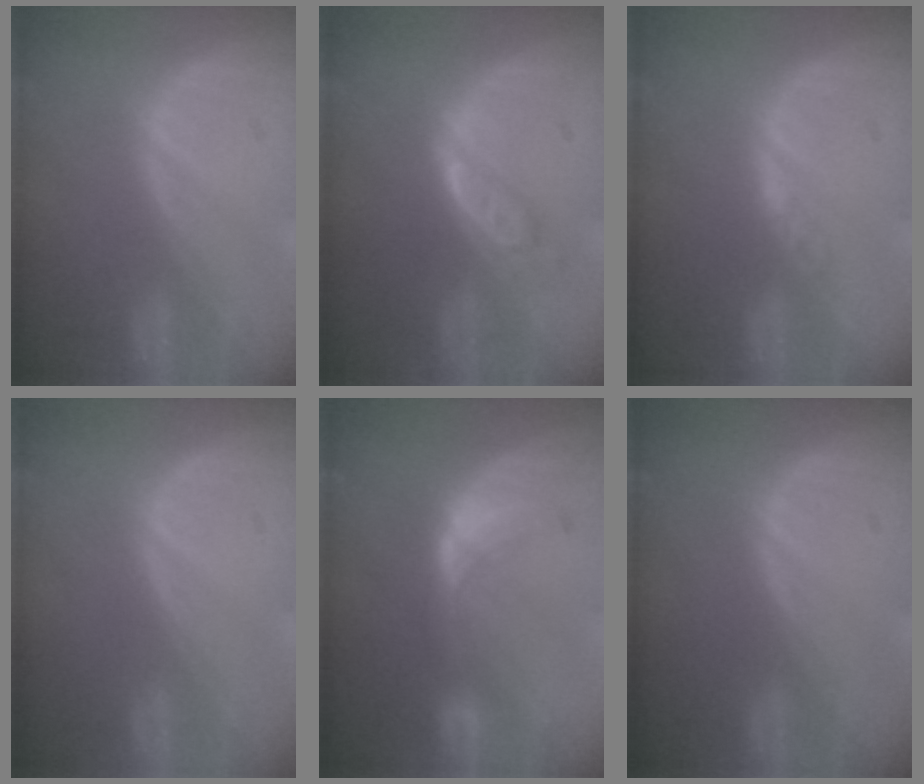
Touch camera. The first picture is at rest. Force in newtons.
{"total": 5.0, "press": 4.5, "slide": 2.2}
{"total": 1.6, "press": 1.3, "slide": 0.9}
{"total": 0.0}
{"total": 7.8, "press": 6.9, "slide": 3.7}
{"total": 0.0}